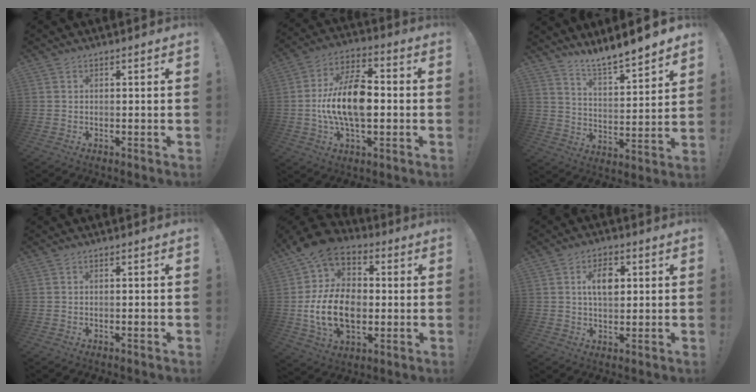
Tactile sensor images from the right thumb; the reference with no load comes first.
{"total": 16.6, "force": [-1.6, 9.1, 13.8], "torque": [-0.258, 0.013, -0.028]}
{"total": 9.0, "force": [8.7, -0.2, 2.3], "torque": [-0.044, -0.082, 0.152]}
{"total": 0.7, "force": [0.0, 0.2, 0.7], "torque": [-0.011, 0.002, -0.001]}
{"total": 20.8, "force": [0.1, 14.1, 15.4], "torque": [-0.290, 0.002, 0.011]}
{"total": 7.7, "force": [1.6, 4.9, 5.7], "torque": [-0.076, 0.001, 0.024]}